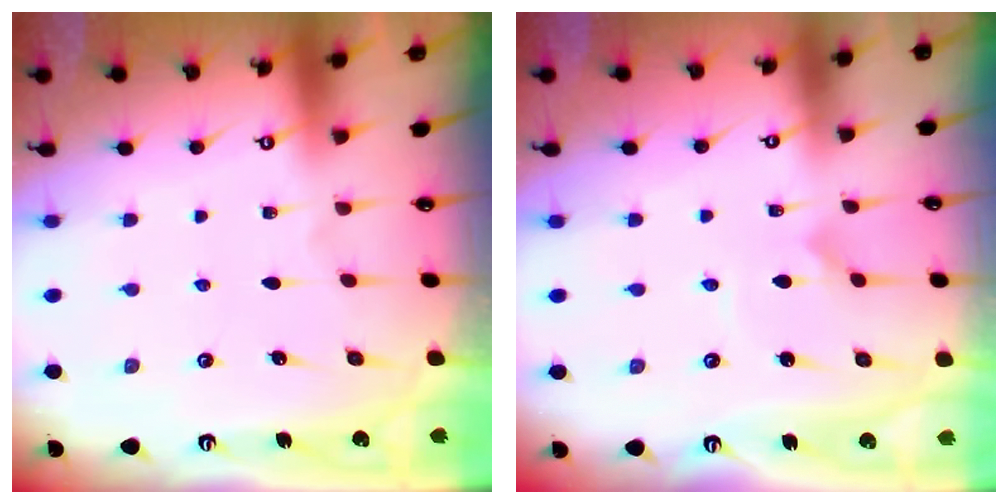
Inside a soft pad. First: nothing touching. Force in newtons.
{"total": 3.3, "press": 3.3, "slide": 0.2}